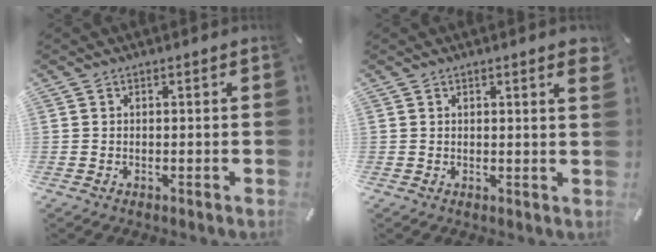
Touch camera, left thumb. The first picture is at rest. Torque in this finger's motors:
{"motor_torque": [0.18, -0.21, 0.06, 0.05, 0.01]}